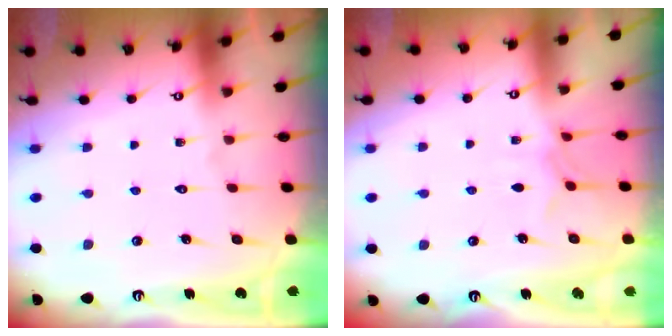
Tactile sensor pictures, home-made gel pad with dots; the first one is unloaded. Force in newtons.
{"total": 4.0, "press": 3.9, "slide": 0.6}